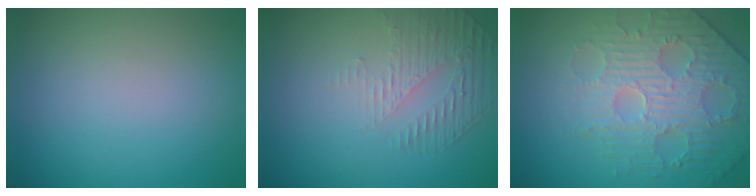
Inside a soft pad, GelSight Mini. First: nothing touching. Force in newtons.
{"total": 1.8, "press": 1.1, "slide": 1.5}
{"total": 4.4, "press": 4.4, "slide": 0.6}